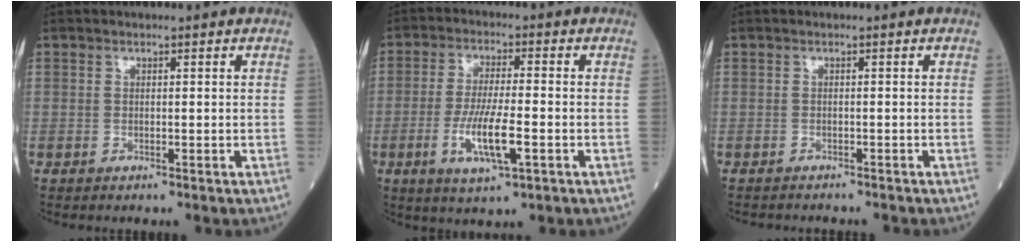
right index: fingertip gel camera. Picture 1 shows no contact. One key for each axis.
{"total": 8.4, "fx": -2.7, "fy": 1.2, "fz": 7.9, "tx": -0.153, "ty": -0.010, "tz": -0.049}
{"total": 4.7, "fx": -4.5, "fy": 1.0, "fz": 1.3, "tx": -0.015, "ty": -0.006, "tz": -0.060}